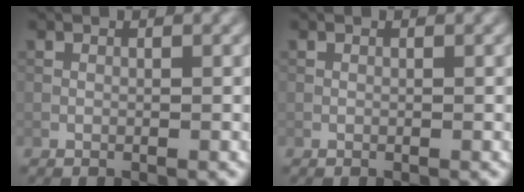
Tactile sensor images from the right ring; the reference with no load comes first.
{"total": 0.0}